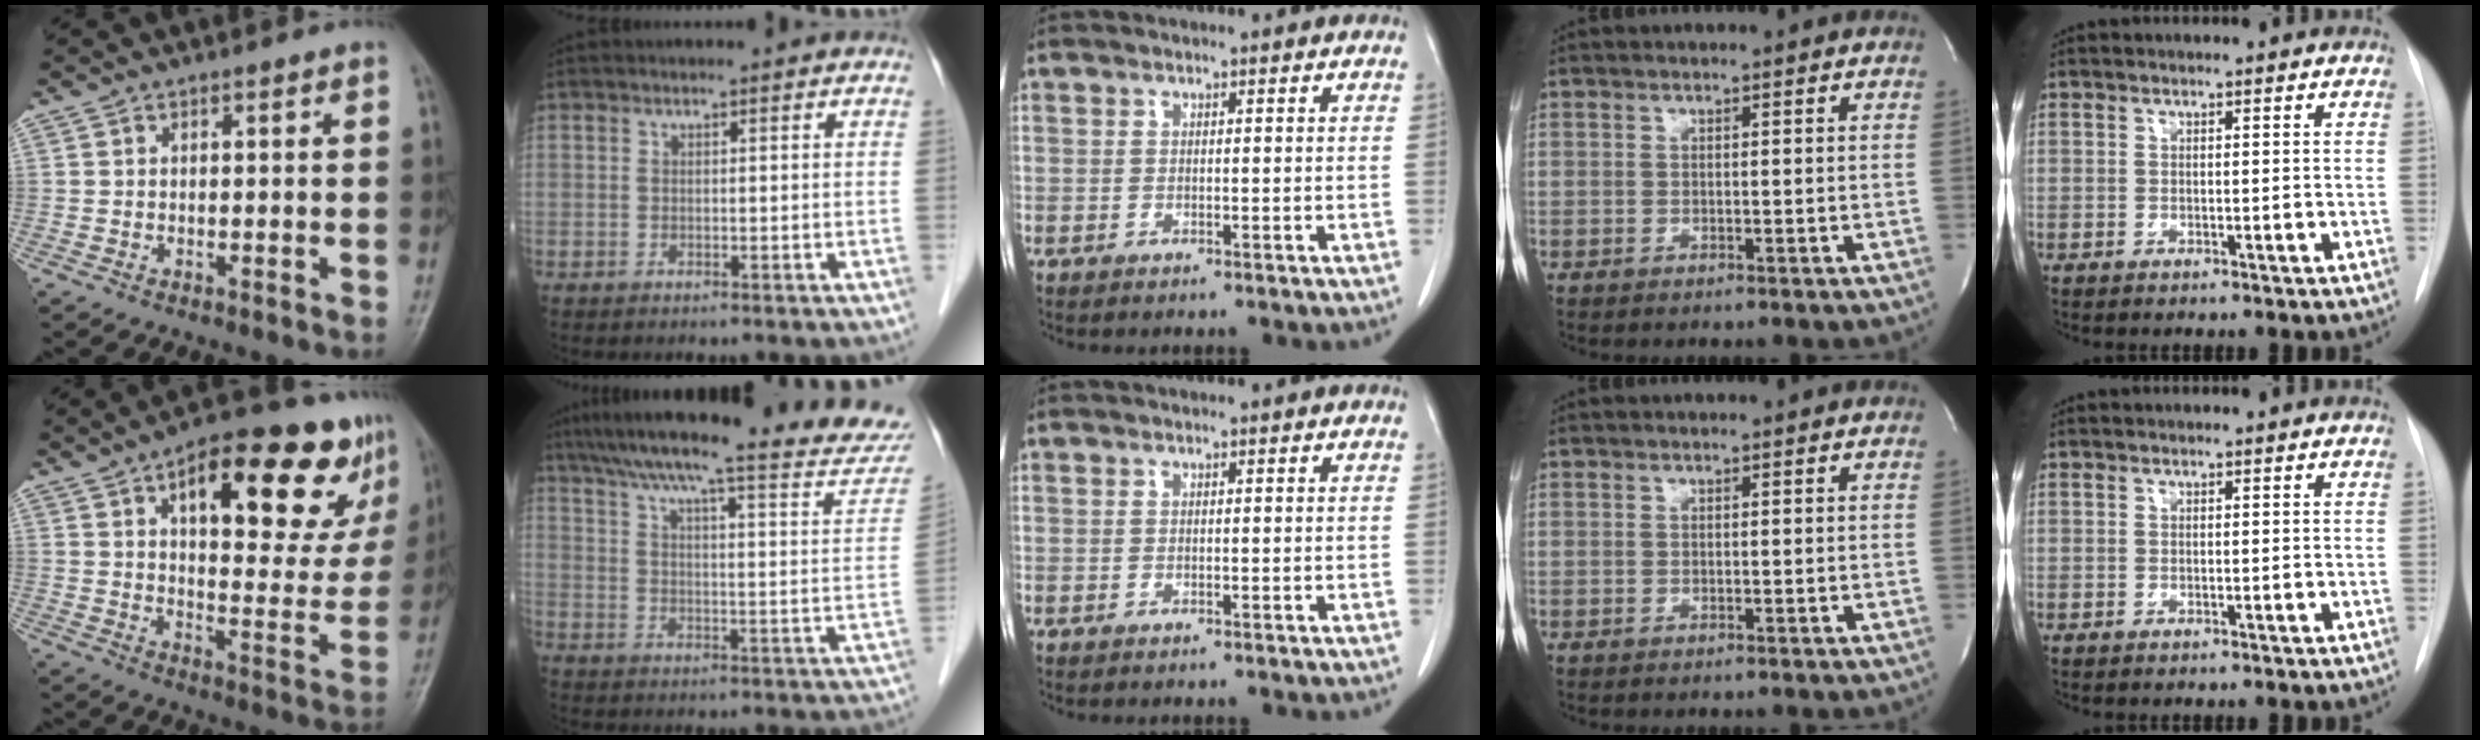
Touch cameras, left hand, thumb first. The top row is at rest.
{"thumb": {"total": 24.8, "force": [12.6, 9.6, 19.1], "torque": [-0.220, -0.020, 0.182]}, "index": {"total": 25.2, "force": [21.9, 2.4, 12.3], "torque": [-0.186, -0.024, 0.282]}}